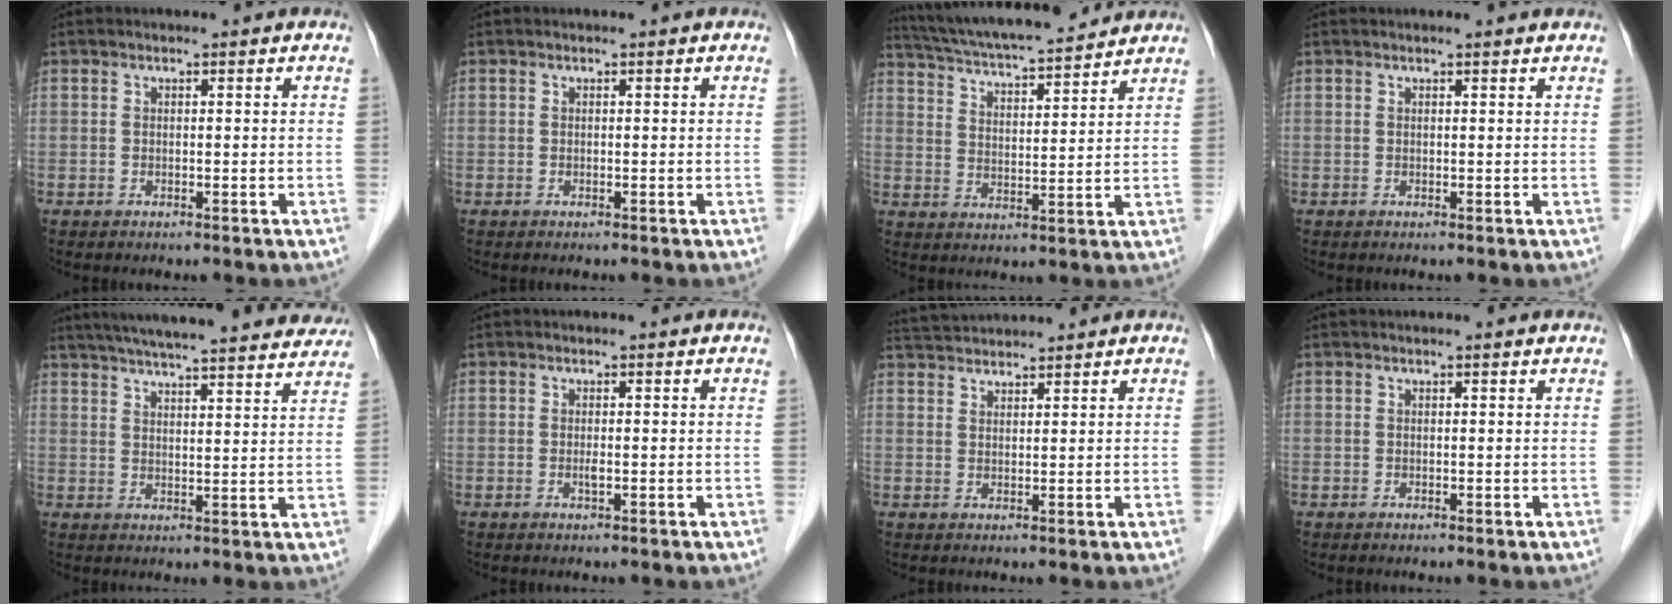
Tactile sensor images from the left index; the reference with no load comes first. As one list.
[{"total": 0.0}, {"total": 16.1, "force": [14.6, 1.8, 6.5], "torque": [-0.119, 0.027, 0.234]}, {"total": 1.9, "force": [1.8, -0.1, 0.4], "torque": [-0.012, 0.003, 0.018]}, {"total": 28.0, "force": [25.5, 3.2, 11.2], "torque": [-0.186, -0.017, 0.322]}, {"total": 0.6, "force": [-0.2, 0.1, 0.6], "torque": [-0.015, -0.003, -0.004]}, {"total": 5.6, "force": [5.5, 0.0, 1.0], "torque": [-0.025, 0.035, 0.098]}, {"total": 1.3, "force": [1.2, -0.1, 0.3], "torque": [-0.013, 0.004, 0.013]}]